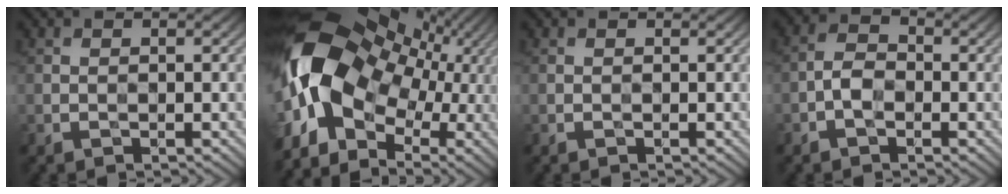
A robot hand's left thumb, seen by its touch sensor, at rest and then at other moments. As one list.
[{"total": 18.0, "force": [-0.9, 13.0, 12.4], "torque": [-0.258, -0.015, -0.012]}, {"total": 0.0}, {"total": 2.8, "force": [-1.0, 1.9, 1.8], "torque": [-0.034, 0.007, -0.031]}]